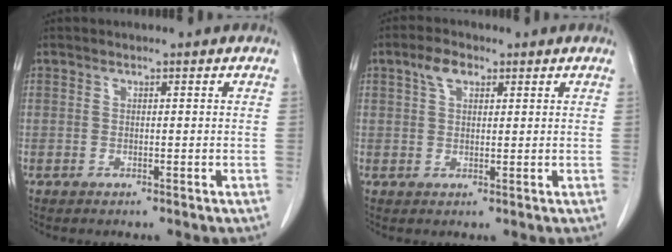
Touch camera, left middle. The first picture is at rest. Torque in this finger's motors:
{"motor_torque": [1.03, -0.50, -0.04, 0.01]}